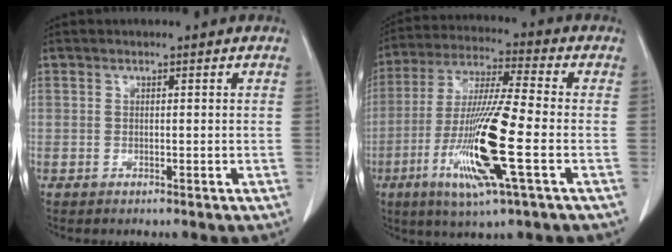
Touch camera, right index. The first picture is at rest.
{"total": 16.0, "force": [-4.7, 0.2, 15.3], "torque": [-0.311, -0.021, -0.090]}